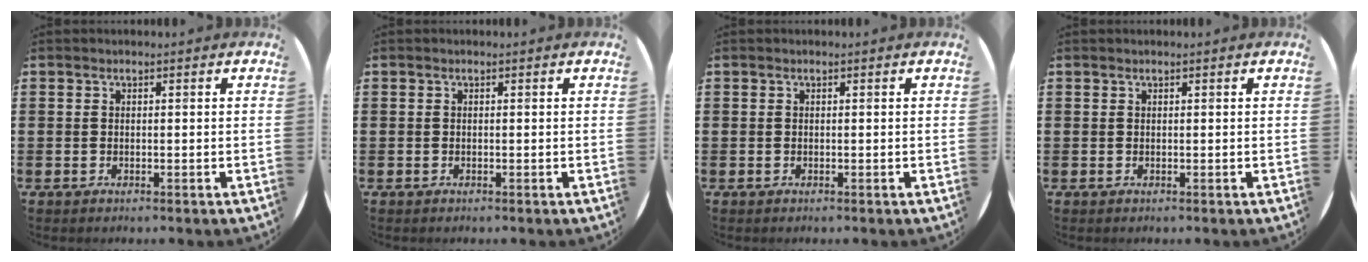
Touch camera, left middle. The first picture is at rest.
{"total": 0.0}
{"total": 0.0}
{"total": 0.0}